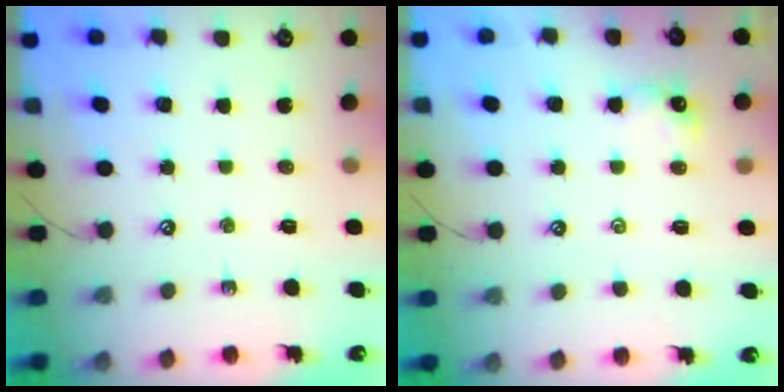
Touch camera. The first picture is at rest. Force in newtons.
{"total": 1.0, "press": 0.9, "slide": 0.4}